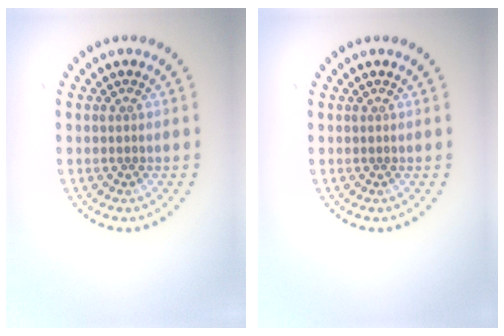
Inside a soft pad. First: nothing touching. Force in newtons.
{"total": 0.0}